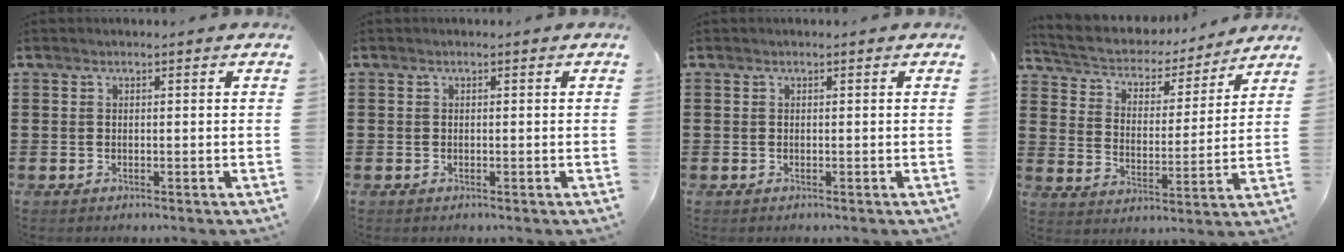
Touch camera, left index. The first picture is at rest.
{"total": 0.0}
{"total": 0.0}
{"total": 4.7, "force": [4.3, 1.5, 0.9], "torque": [-0.045, -0.031, 0.068]}